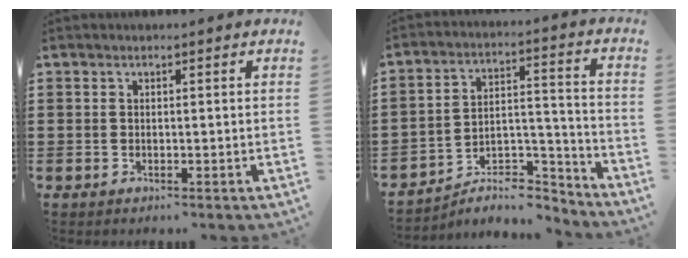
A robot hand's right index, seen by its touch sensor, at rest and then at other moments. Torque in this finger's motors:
{"motor_torque": [-0.14, 0.14, 0.01, 0.00]}